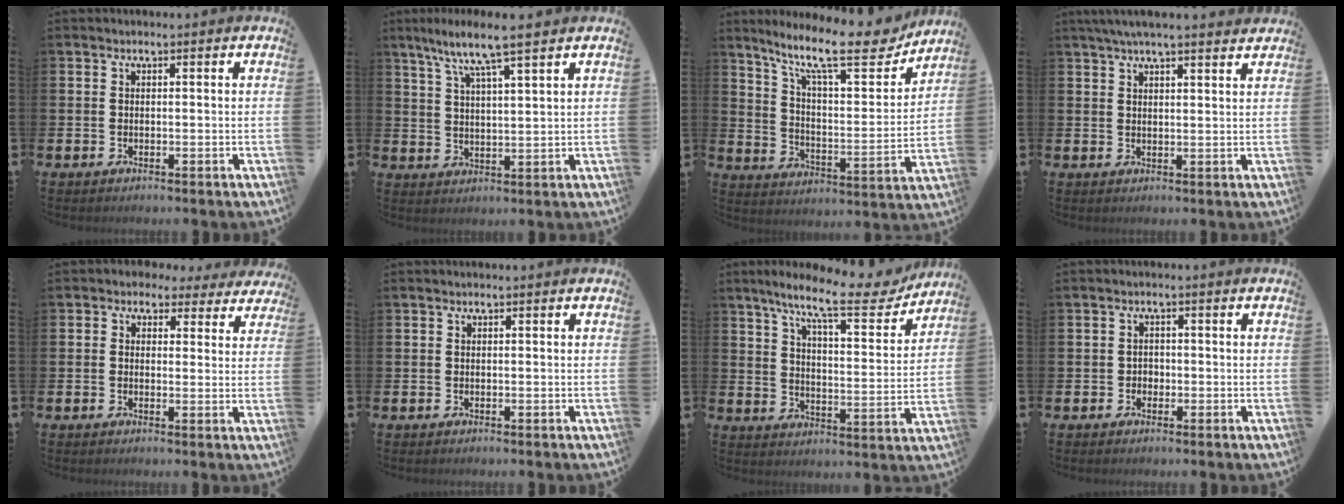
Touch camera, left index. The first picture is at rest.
{"total": 7.2, "force": [6.1, 0.0, 3.8], "torque": [-0.097, -0.020, 0.107]}
{"total": 14.2, "force": [11.0, 3.5, 8.2], "torque": [-0.160, -0.062, 0.181]}
{"total": 4.3, "force": [3.9, 0.1, 1.7], "torque": [-0.043, -0.005, 0.071]}
{"total": 2.6, "force": [1.8, 1.9, 0.4], "torque": [-0.011, -0.008, 0.026]}
{"total": 0.0}
{"total": 11.8, "force": [9.4, 2.4, 6.7], "torque": [-0.135, -0.048, 0.153]}
{"total": 1.5, "force": [-0.5, 1.3, 0.3], "torque": [-0.007, 0.004, -0.013]}